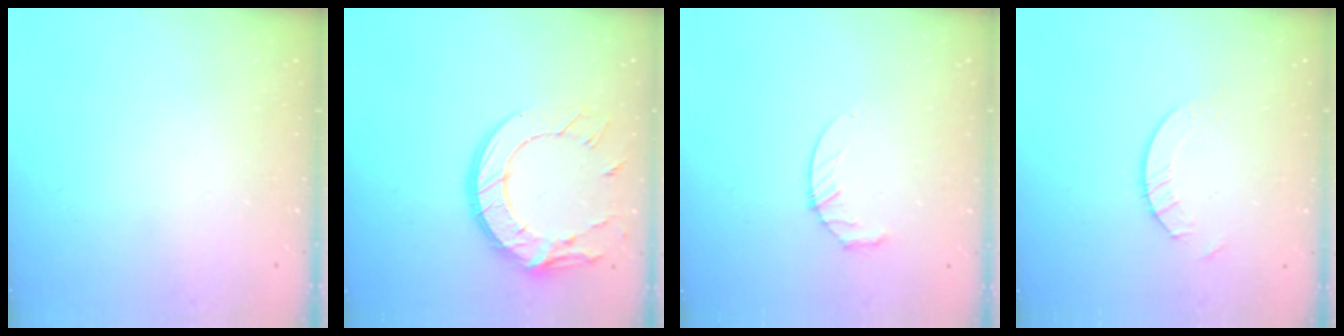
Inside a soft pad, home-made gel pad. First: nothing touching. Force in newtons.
{"total": 17.3, "press": 17.2, "slide": 1.3}
{"total": 6.8, "press": 6.8, "slide": 0.8}
{"total": 4.9, "press": 4.9, "slide": 0.5}